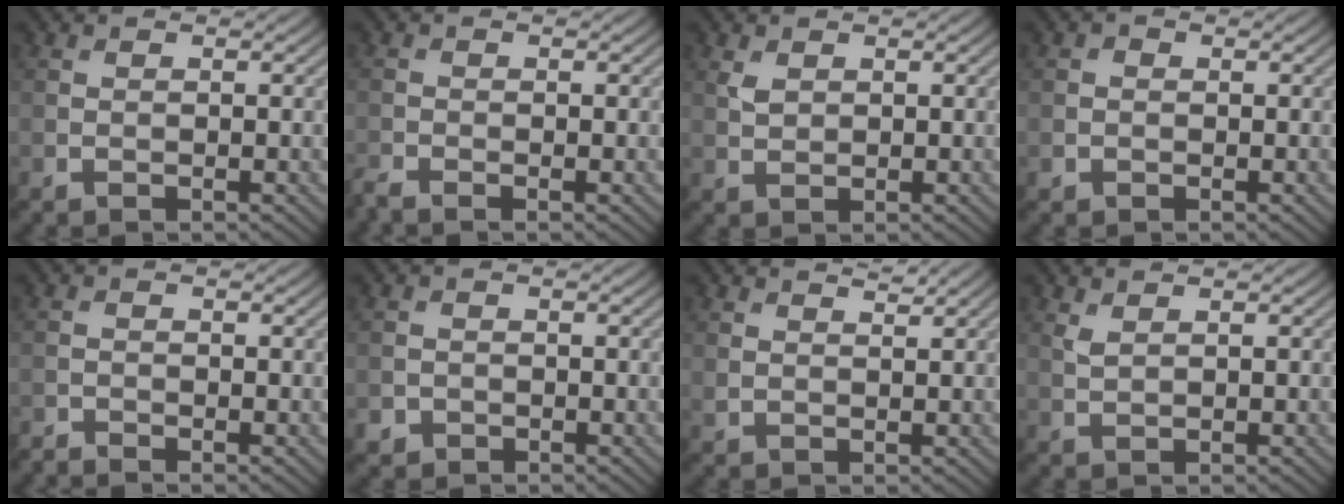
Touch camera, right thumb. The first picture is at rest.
{"total": 1.5, "force": [-1.3, 0.2, 0.5], "torque": [-0.016, -0.009, -0.035]}
{"total": 1.6, "force": [0.8, 1.0, 1.0], "torque": [-0.027, -0.001, 0.020]}
{"total": 0.9, "force": [-0.2, 0.9, 0.2], "torque": [-0.001, -0.002, -0.007]}
{"total": 1.2, "force": [-1.2, 0.0, 0.1], "torque": [0.000, -0.004, -0.028]}
{"total": 1.3, "force": [-0.7, 1.1, 0.1], "torque": [0.003, -0.004, -0.017]}
{"total": 1.6, "force": [1.5, 0.3, 0.6], "torque": [-0.020, 0.000, 0.031]}
{"total": 1.3, "force": [0.9, 0.4, 0.8], "torque": [-0.027, -0.001, 0.023]}